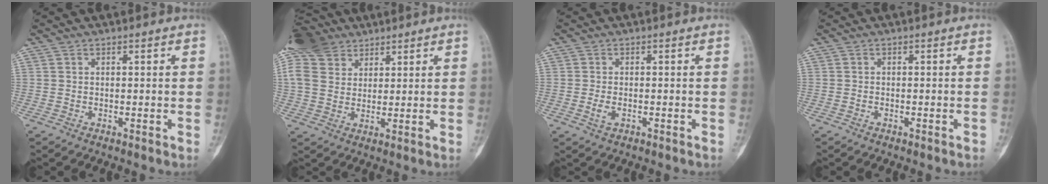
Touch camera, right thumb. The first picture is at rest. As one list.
[{"total": 12.7, "force": [8.5, 8.3, 4.6], "torque": [-0.088, -0.001, 0.170]}, {"total": 2.2, "force": [-0.7, 1.2, 1.7], "torque": [-0.037, 0.001, -0.014]}, {"total": 0.6, "force": [-0.5, 0.2, 0.2], "torque": [-0.003, 0.003, -0.009]}]